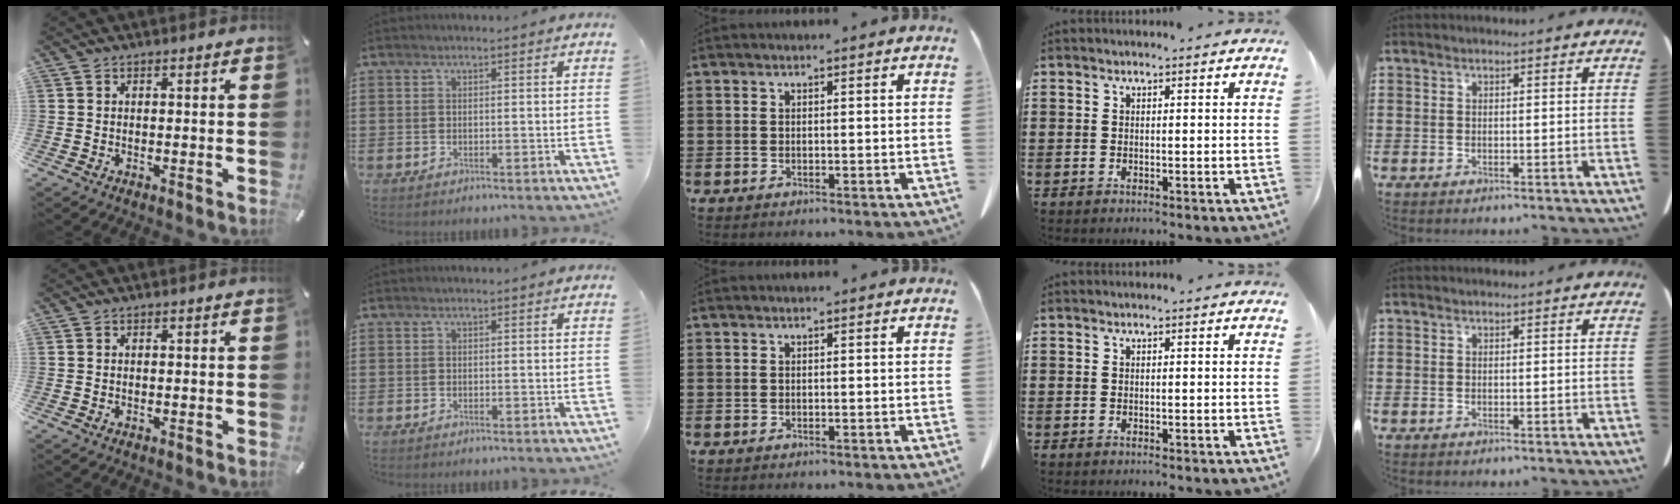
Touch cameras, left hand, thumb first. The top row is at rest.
{}